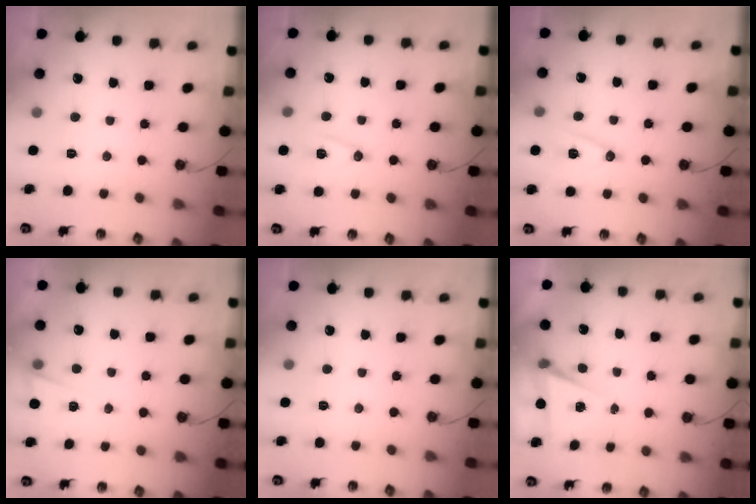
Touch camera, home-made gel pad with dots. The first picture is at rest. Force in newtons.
{"total": 8.8, "press": 8.8, "slide": 0.9}
{"total": 11.1, "press": 10.5, "slide": 3.5}
{"total": 2.8, "press": 2.3, "slide": 1.6}
{"total": 0.0}
{"total": 5.8, "press": 4.0, "slide": 4.2}